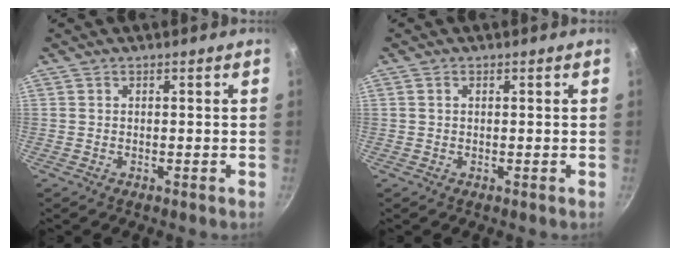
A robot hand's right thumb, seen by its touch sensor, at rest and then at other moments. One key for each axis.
{"total": 0.7, "fx": 0.2, "fy": 0.4, "fz": 0.5, "tx": -0.009, "ty": 0.003, "tz": 0.003}